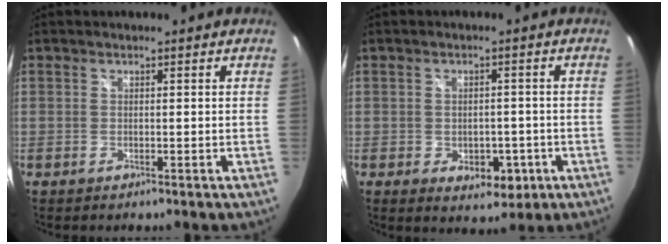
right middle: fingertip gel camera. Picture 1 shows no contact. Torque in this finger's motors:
{"motor_torque": [-0.05, 0.11, 0.05, 0.02]}